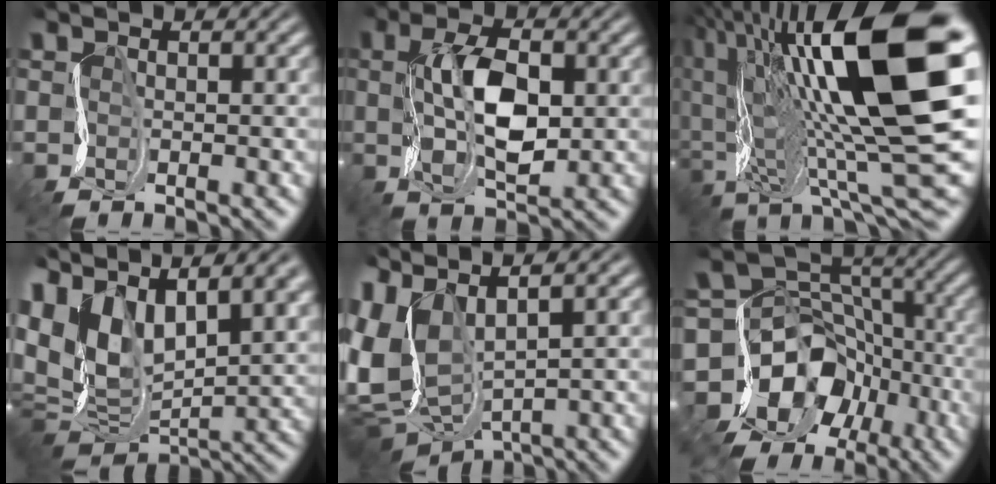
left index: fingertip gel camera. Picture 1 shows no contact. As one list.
[{"total": 5.6, "force": [0.1, 2.7, 4.9], "torque": [-0.106, 0.003, 0.000]}, {"total": 17.6, "force": [3.1, 5.3, 16.5], "torque": [-0.287, 0.024, 0.045]}, {"total": 15.7, "force": [4.9, 9.6, 11.4], "torque": [-0.240, 0.012, 0.097]}, {"total": 8.9, "force": [1.1, 5.5, 7.0], "torque": [-0.194, -0.005, 0.040]}, {"total": 12.1, "force": [-6.4, 9.6, 3.7], "torque": [-0.063, -0.002, -0.124]}]